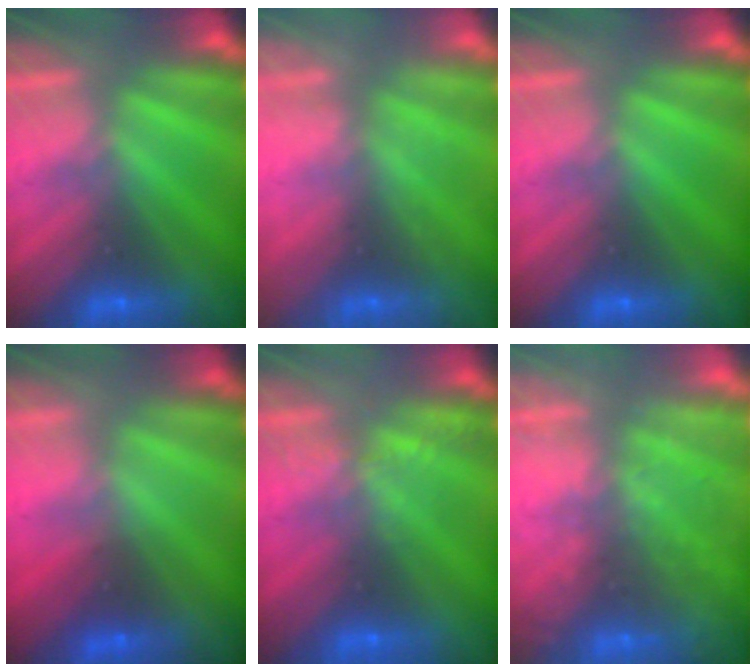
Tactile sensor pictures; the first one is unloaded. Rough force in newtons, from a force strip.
{"total": 2.1}
{"total": 0.0}
{"total": 1.5}
{"total": 2.2}
{"total": 5.9}